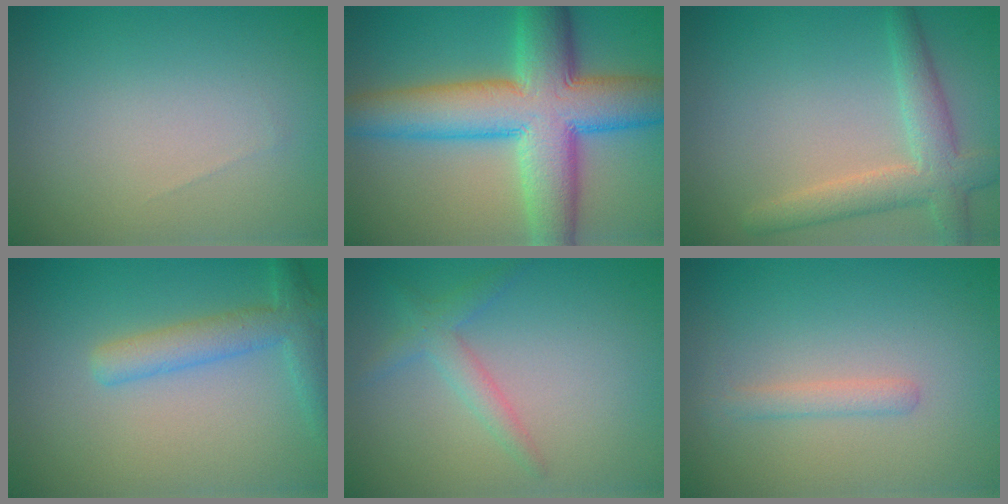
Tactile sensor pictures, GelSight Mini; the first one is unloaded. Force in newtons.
{"total": 11.9, "press": 11.8, "slide": 0.4}
{"total": 4.1, "press": 4.1, "slide": 0.2}
{"total": 3.5, "press": 3.5, "slide": 0.2}
{"total": 2.1, "press": 2.1, "slide": 0.0}
{"total": 1.4, "press": 1.4, "slide": 0.0}